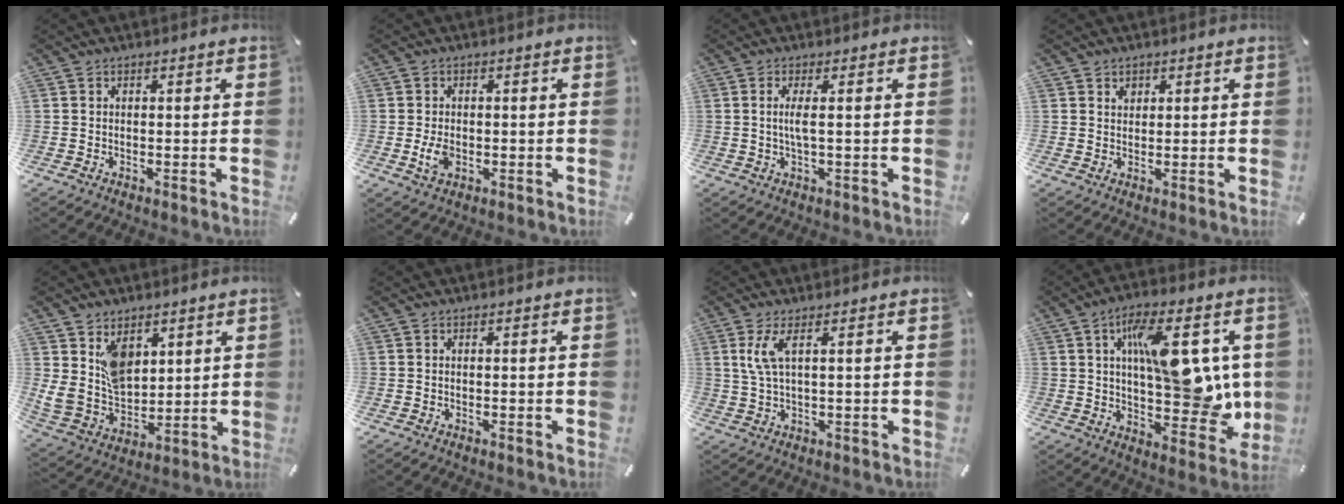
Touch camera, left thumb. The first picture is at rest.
{"total": 3.7, "force": [-0.7, 2.5, 2.6], "torque": [-0.066, -0.003, -0.015]}
{"total": 3.5, "force": [0.2, 0.4, 3.5], "torque": [-0.066, -0.004, 0.002]}
{"total": 1.4, "force": [0.8, 1.1, 0.1], "torque": [0.005, -0.002, 0.014]}
{"total": 10.9, "force": [5.4, 8.4, 4.3], "torque": [-0.093, -0.033, 0.111]}
{"total": 0.0}
{"total": 5.1, "force": [1.6, 1.1, 4.7], "torque": [-0.101, -0.003, 0.026]}
{"total": 18.9, "force": [4.7, 8.2, 16.4], "torque": [-0.230, -0.015, 0.077]}